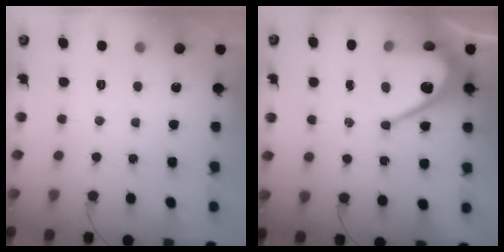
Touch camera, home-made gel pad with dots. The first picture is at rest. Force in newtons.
{"total": 11.9, "press": 11.9, "slide": 1.0}